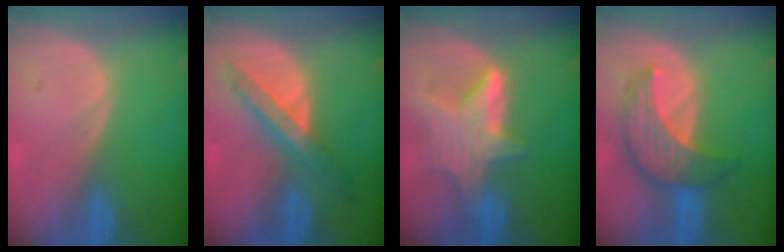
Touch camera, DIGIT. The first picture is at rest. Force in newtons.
{"total": 7.2, "press": 6.2, "slide": 3.5}
{"total": 7.0, "press": 6.7, "slide": 2.0}
{"total": 7.9, "press": 7.5, "slide": 2.4}